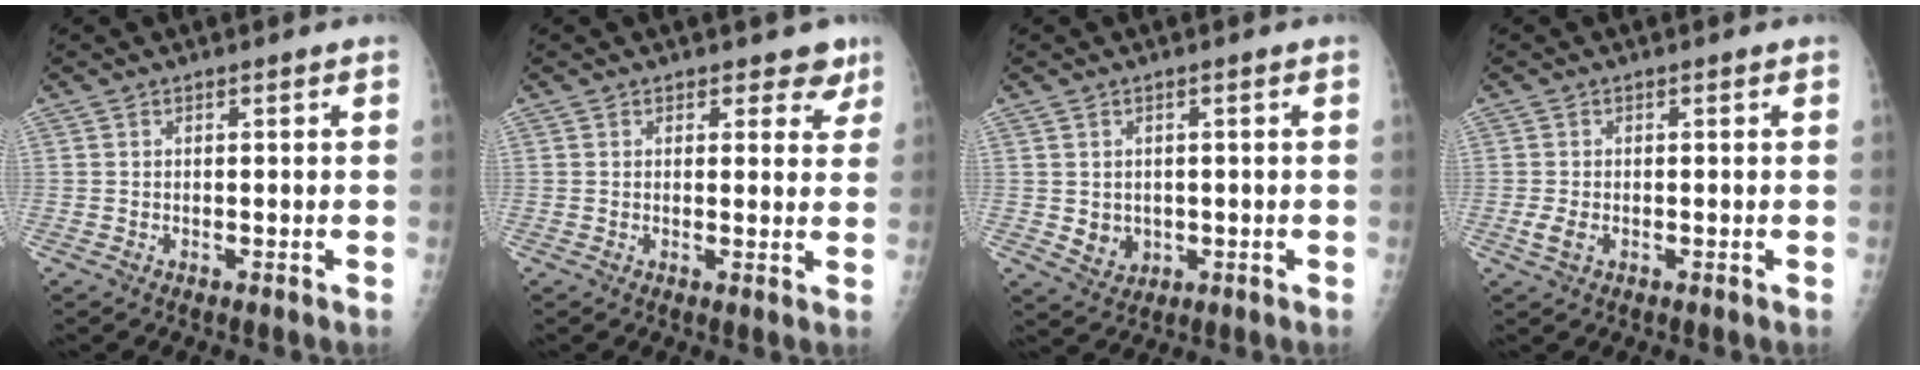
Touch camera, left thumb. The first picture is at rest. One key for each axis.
{"total": 4.2, "fx": 3.1, "fy": 2.6, "fz": 1.2, "tx": 0.023, "ty": -0.017, "tz": 0.028}
{"total": 3.8, "fx": -0.1, "fy": 3.4, "fz": 1.8, "tx": -0.015, "ty": -0.003, "tz": 0.012}
{"total": 2.4, "fx": -0.5, "fy": 1.5, "fz": 1.8, "tx": -0.042, "ty": -0.003, "tz": -0.011}